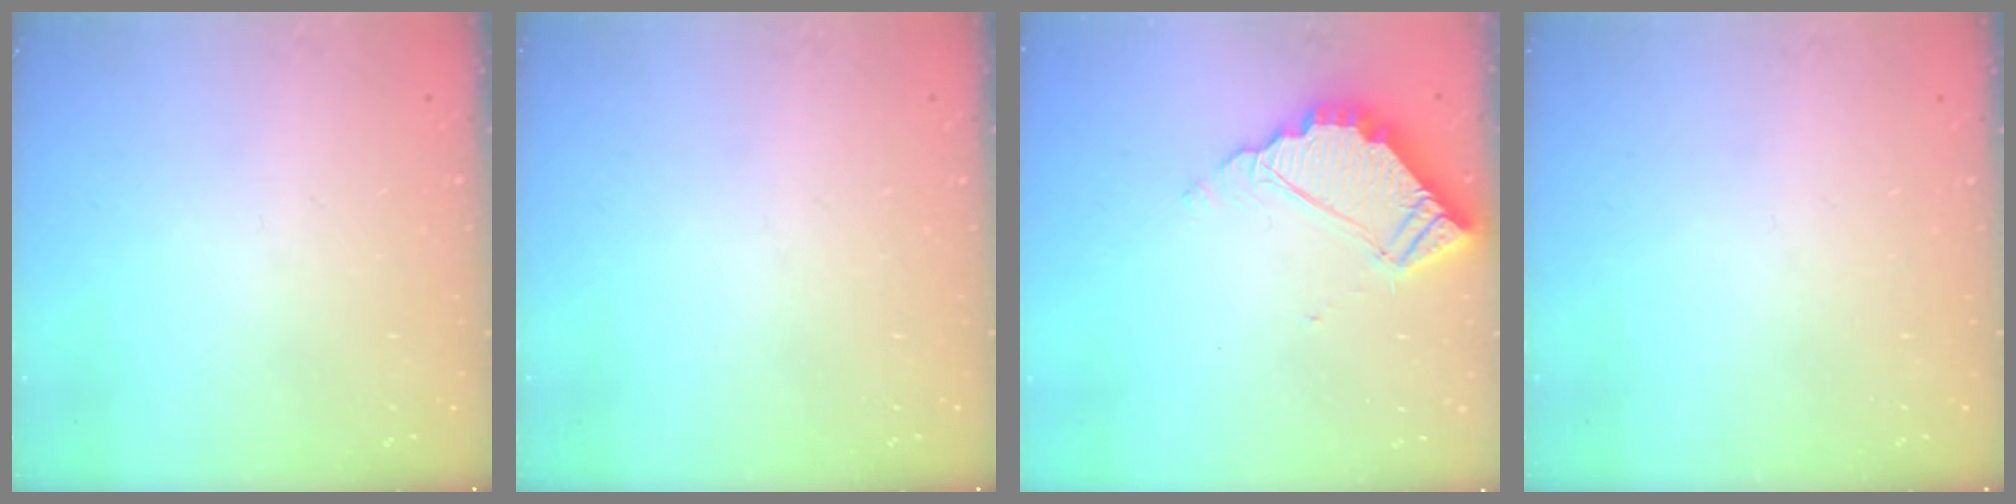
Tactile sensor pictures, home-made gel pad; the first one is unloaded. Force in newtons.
{"total": 0.0}
{"total": 6.0, "press": 6.0, "slide": 0.5}
{"total": 0.0}